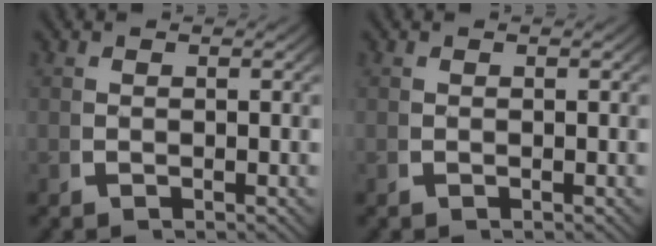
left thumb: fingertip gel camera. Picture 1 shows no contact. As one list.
[{"total": 0.0}]